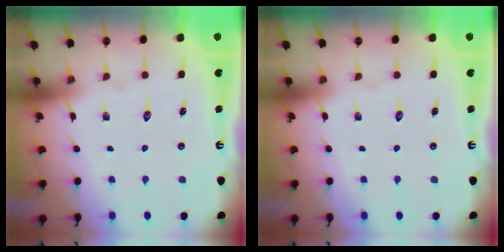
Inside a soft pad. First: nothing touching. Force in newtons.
{"total": 0.0}